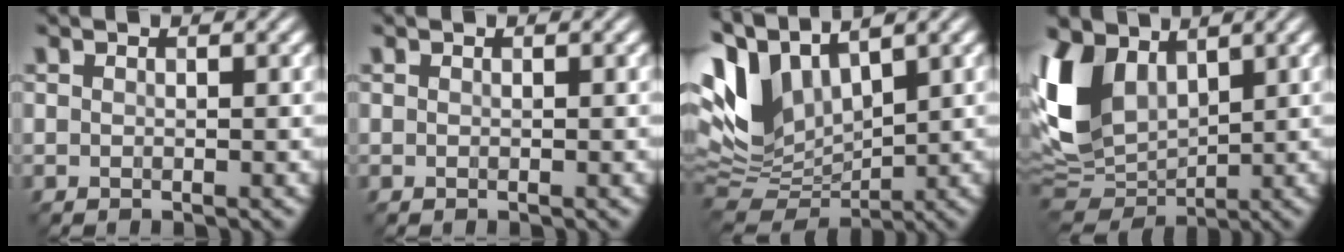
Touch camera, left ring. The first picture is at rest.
{"total": 0.0}
{"total": 9.0, "force": [3.6, 5.0, 6.6], "torque": [-0.162, 0.011, 0.069]}
{"total": 8.8, "force": [2.7, 5.9, 6.0], "torque": [-0.146, 0.003, 0.047]}